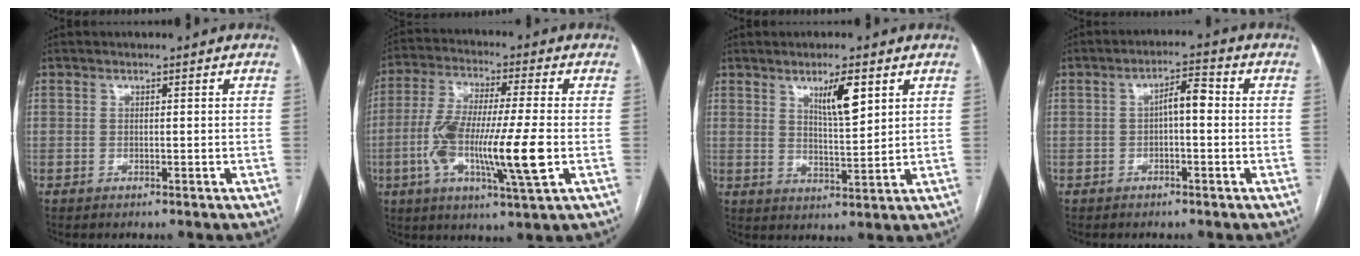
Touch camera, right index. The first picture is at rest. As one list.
[{"total": 15.3, "force": [-3.0, 1.3, 14.9], "torque": [-0.287, -0.010, -0.055]}, {"total": 6.2, "force": [3.2, 1.1, 5.2], "torque": [-0.090, -0.006, 0.057]}, {"total": 3.9, "force": [-0.1, 1.2, 3.7], "torque": [-0.061, 0.020, -0.002]}]